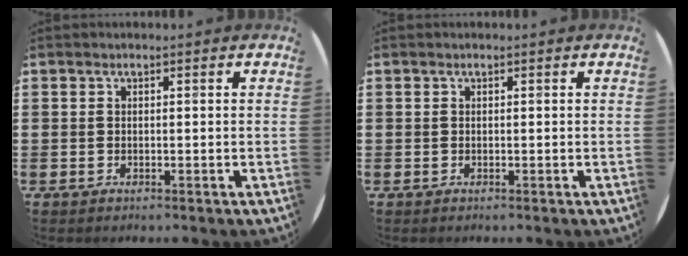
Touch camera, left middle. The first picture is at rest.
{"total": 0.0}